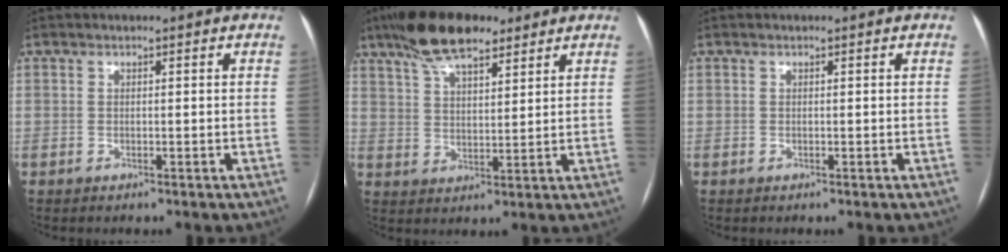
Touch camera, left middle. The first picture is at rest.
{"total": 10.8, "force": [7.9, 3.4, 6.6], "torque": [-0.124, 0.020, 0.139]}
{"total": 0.0}